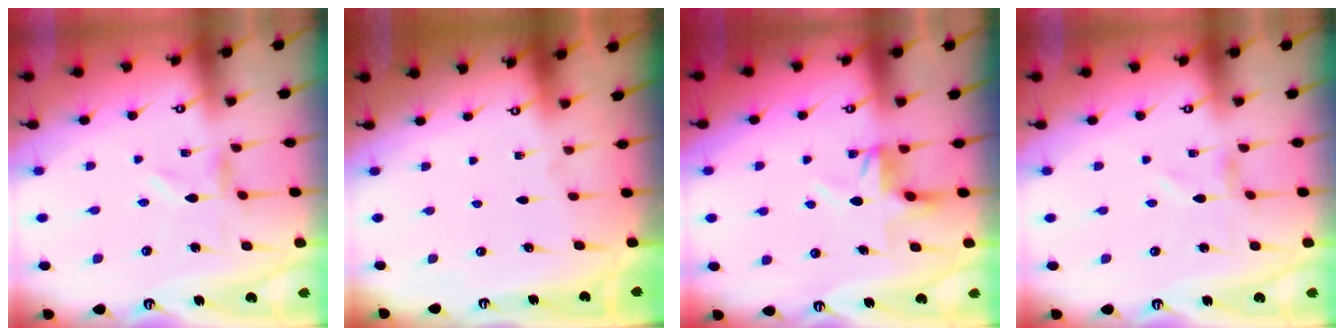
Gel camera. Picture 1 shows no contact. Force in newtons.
{"total": 0.0}
{"total": 4.9, "press": 4.9, "slide": 0.6}
{"total": 0.0}